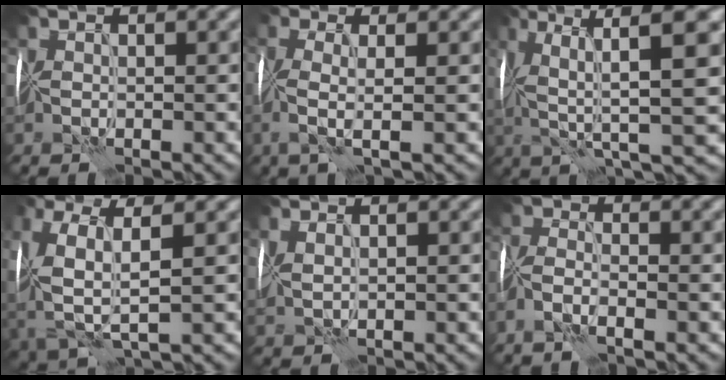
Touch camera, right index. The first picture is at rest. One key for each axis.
{"total": 3.0, "fx": -0.5, "fy": 0.5, "fz": 2.9, "tx": -0.075, "ty": -0.004, "tz": -0.015}
{"total": 9.2, "fx": 1.3, "fy": 1.8, "fz": 8.9, "tx": -0.158, "ty": 0.010, "tz": 0.023}
{"total": 6.6, "fx": 0.0, "fy": 3.1, "fz": 5.8, "tx": -0.140, "ty": -0.003, "tz": -0.004}
{"total": 1.5, "fx": 0.9, "fy": 0.4, "fz": 1.0, "tx": -0.027, "ty": 0.005, "tz": 0.023}
{"total": 2.3, "fx": -1.7, "fy": 0.3, "fz": 1.5, "tx": -0.043, "ty": -0.001, "tz": -0.046}